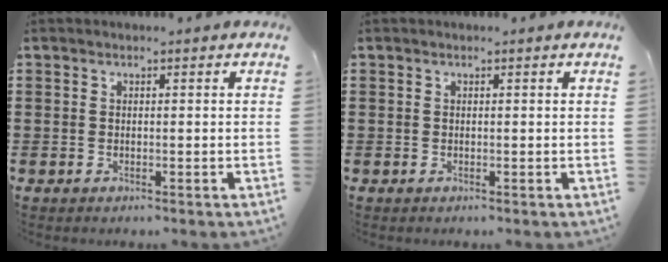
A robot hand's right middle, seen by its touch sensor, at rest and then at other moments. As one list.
[{"total": 0.0}]